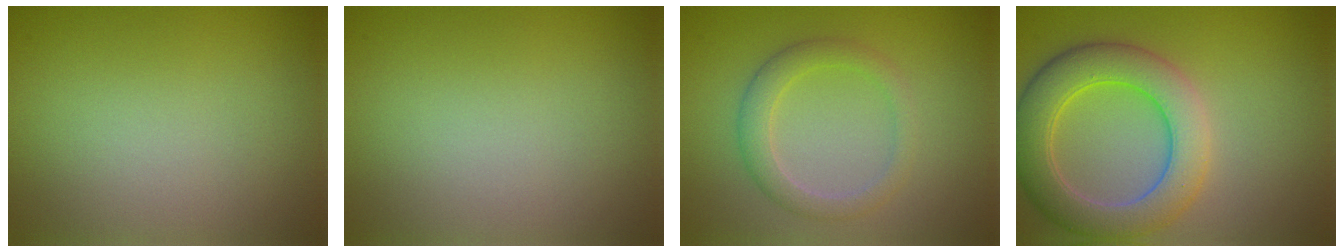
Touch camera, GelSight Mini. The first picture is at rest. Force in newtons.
{"total": 0.0}
{"total": 2.7, "press": 2.7, "slide": 0.1}
{"total": 6.7, "press": 6.7, "slide": 0.2}